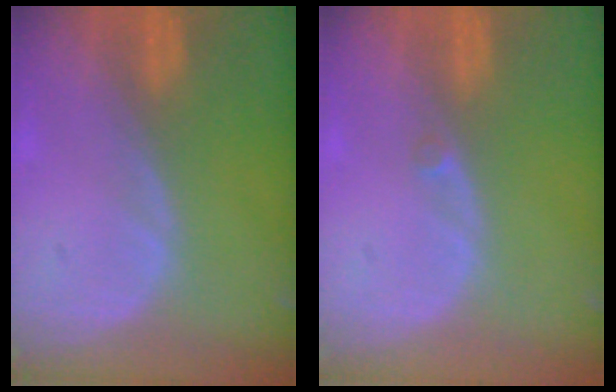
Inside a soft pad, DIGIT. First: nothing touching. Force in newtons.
{"total": 0.7, "press": 0.6, "slide": 0.3}